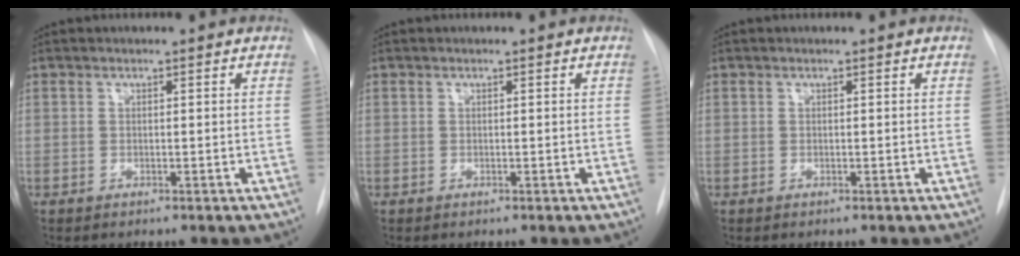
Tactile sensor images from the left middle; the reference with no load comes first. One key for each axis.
{"total": 0.0}
{"total": 0.0}